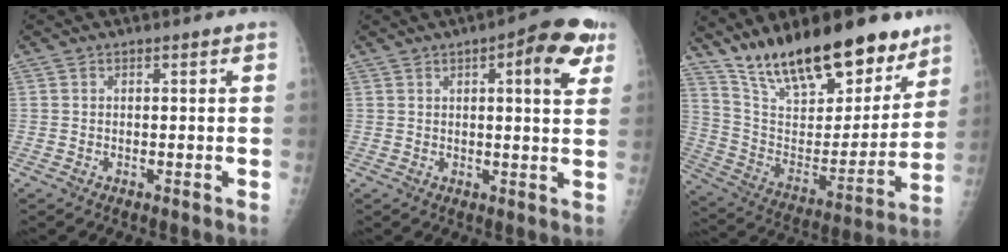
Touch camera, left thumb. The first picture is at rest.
{"total": 10.2, "force": [4.4, 3.0, 8.7], "torque": [-0.091, -0.005, 0.048]}
{"total": 25.3, "force": [18.8, 9.2, 14.3], "torque": [-0.190, -0.085, 0.317]}